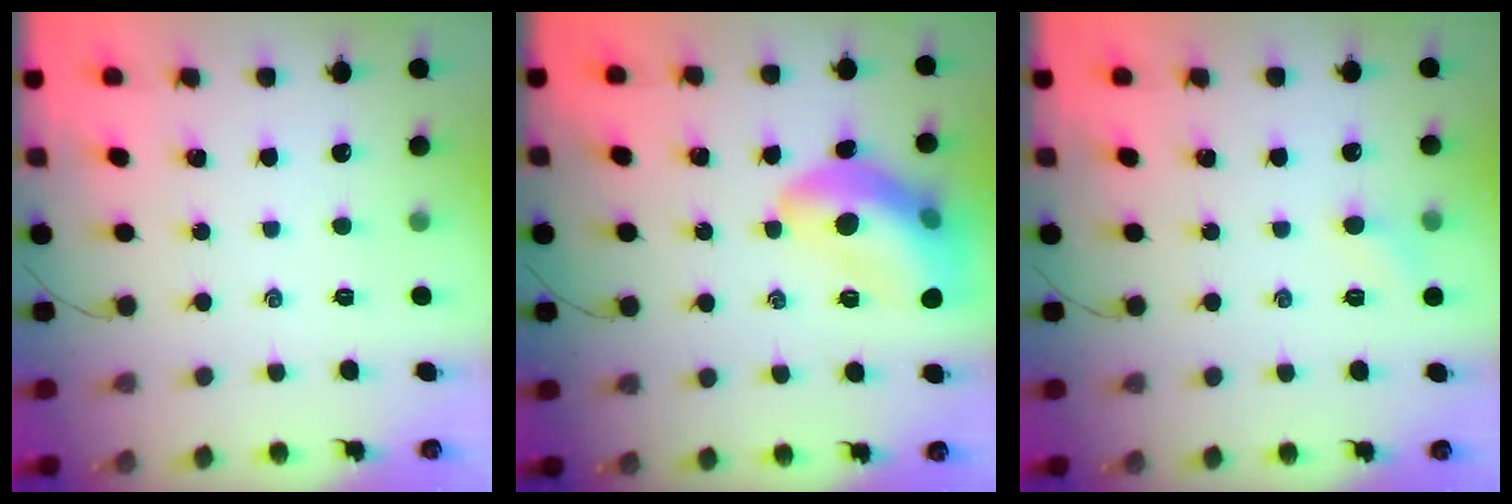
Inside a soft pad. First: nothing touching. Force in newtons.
{"total": 15.7, "press": 15.6, "slide": 1.9}
{"total": 4.5, "press": 4.2, "slide": 1.4}